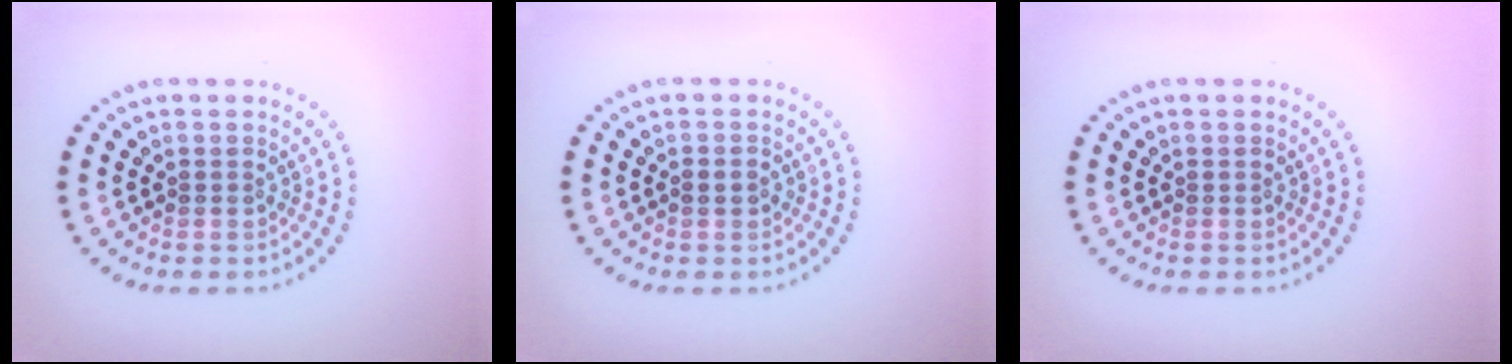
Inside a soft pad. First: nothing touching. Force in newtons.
{"total": 1.1, "press": 1.0, "slide": 0.4}
{"total": 0.0}